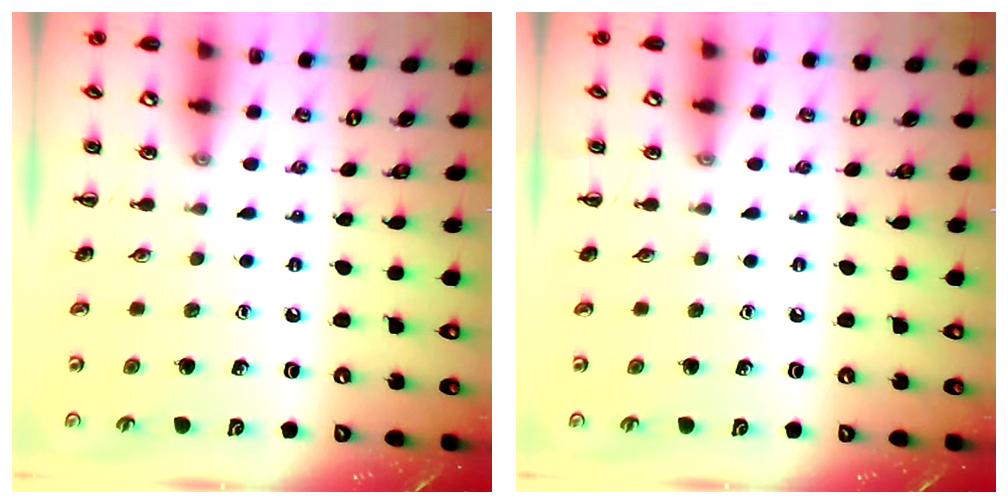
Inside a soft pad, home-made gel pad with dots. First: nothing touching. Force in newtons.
{"total": 0.0}